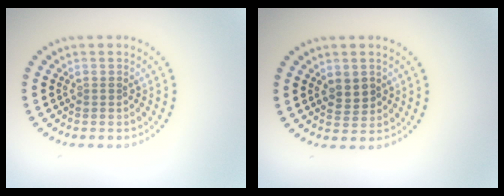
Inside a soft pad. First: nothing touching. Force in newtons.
{"total": 1.6, "press": 1.6, "slide": 0.5}